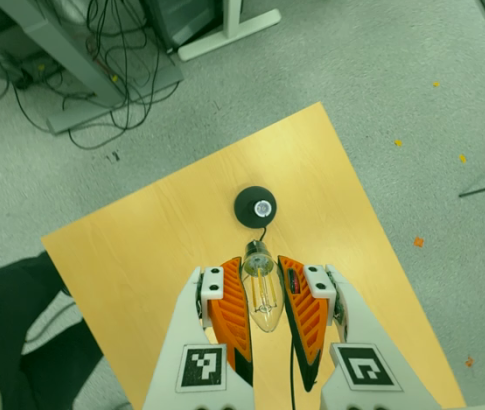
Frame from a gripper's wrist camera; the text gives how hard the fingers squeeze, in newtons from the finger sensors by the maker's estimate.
{"total": 20.8, "left": 23.2, "right": 18.5}